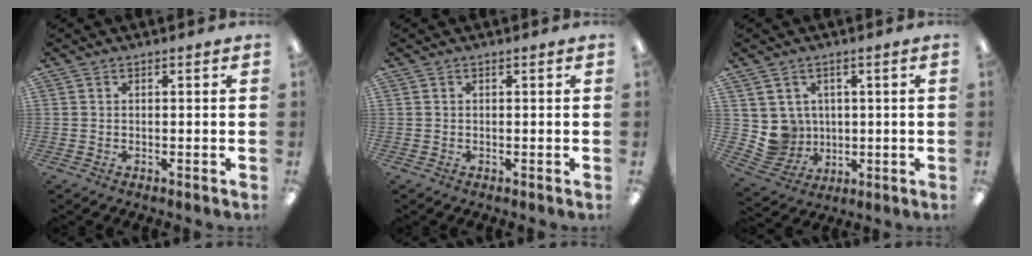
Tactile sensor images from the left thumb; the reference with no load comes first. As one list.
[{"total": 0.0}, {"total": 6.8, "force": [2.1, 6.4, 0.4], "torque": [-0.027, -0.014, 0.050]}]